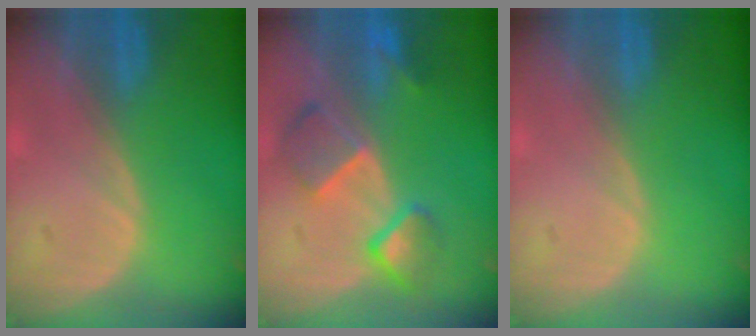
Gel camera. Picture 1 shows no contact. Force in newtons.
{"total": 7.6, "press": 6.7, "slide": 3.5}
{"total": 0.0}